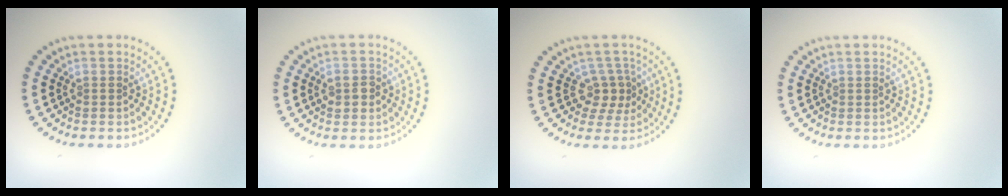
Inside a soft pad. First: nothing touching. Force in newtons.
{"total": 1.7, "press": 1.7, "slide": 0.0}
{"total": 2.4, "press": 1.9, "slide": 1.5}
{"total": 0.0}